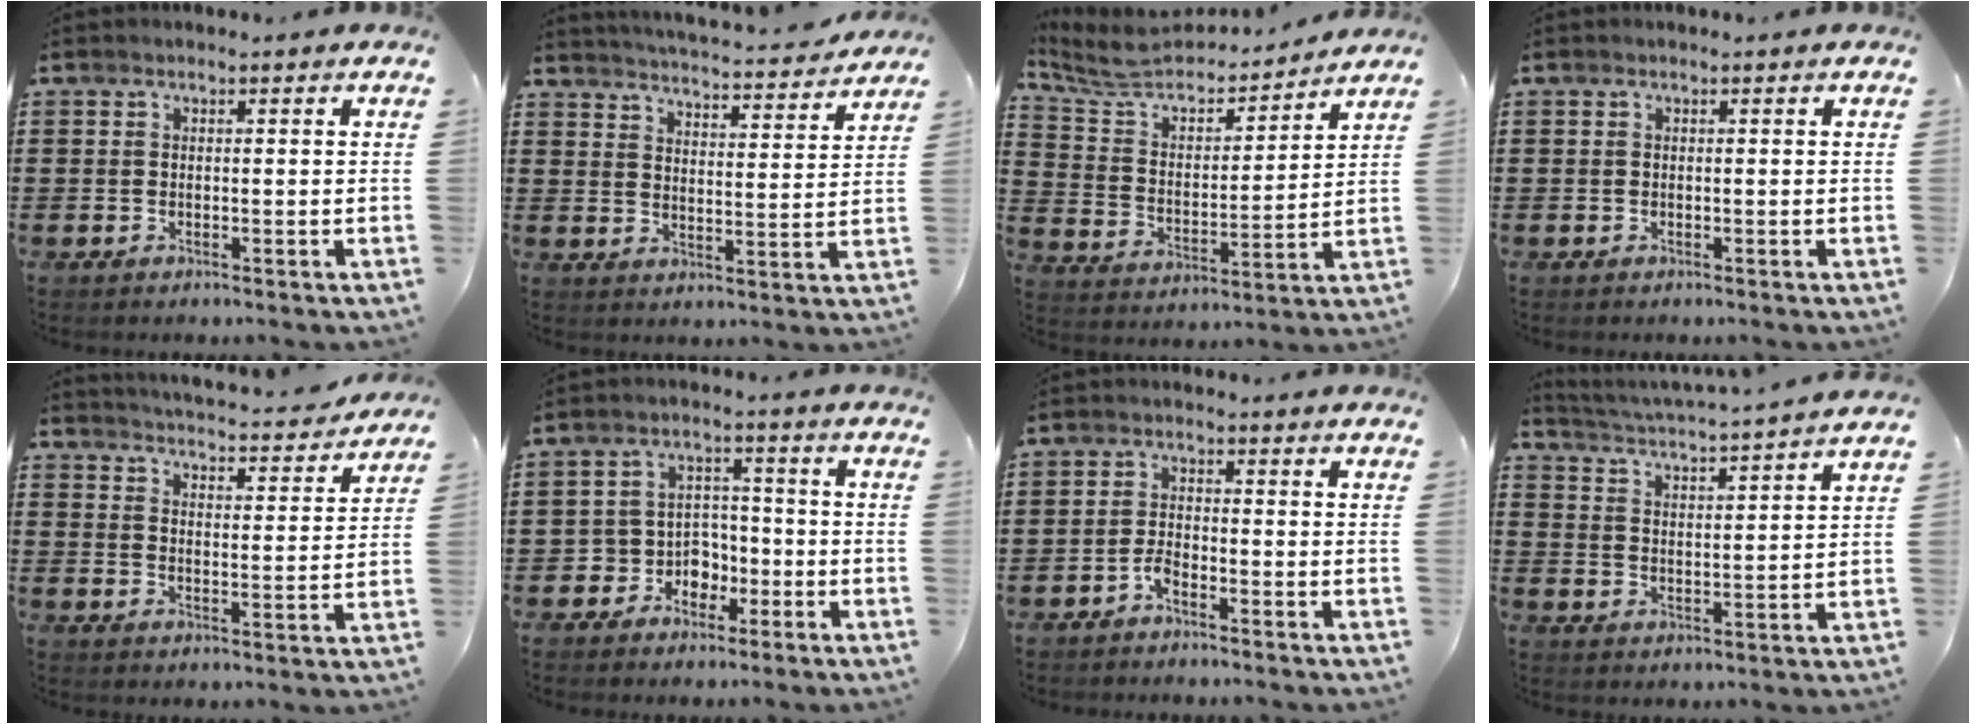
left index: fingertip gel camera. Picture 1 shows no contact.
{"total": 4.1, "force": [4.0, -0.8, 0.4], "torque": [-0.029, -0.037, 0.063]}
{"total": 6.2, "force": [5.6, 1.9, 1.9], "torque": [-0.069, -0.041, 0.092]}
{"total": 0.0}
{"total": 3.9, "force": [3.9, -0.6, 0.3], "torque": [-0.028, -0.035, 0.061]}
{"total": 4.8, "force": [-2.2, 4.2, 1.0], "torque": [-0.031, 0.012, -0.043]}
{"total": 2.1, "force": [-1.6, 0.7, 1.2], "torque": [-0.034, 0.002, -0.034]}
{"total": 3.7, "force": [3.5, -0.9, 0.7], "torque": [-0.033, -0.033, 0.054]}